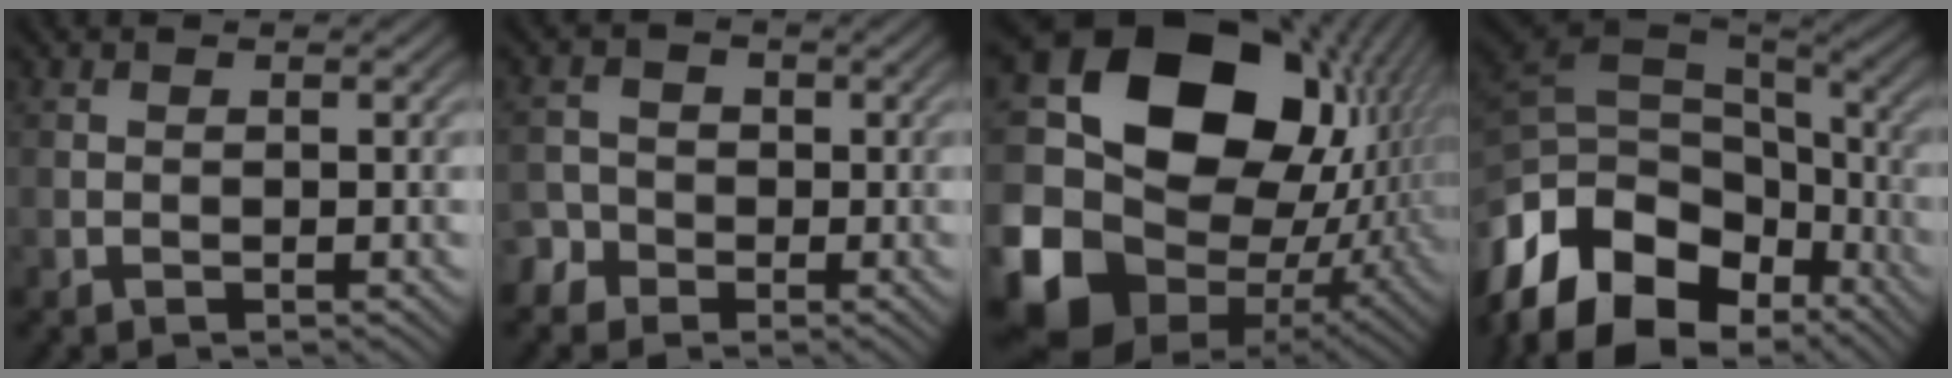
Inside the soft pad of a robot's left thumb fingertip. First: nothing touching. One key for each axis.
{"total": 4.1, "fx": -1.9, "fy": 3.6, "fz": 0.7, "tx": -0.002, "ty": 0.001, "tz": -0.051}
{"total": 19.9, "fx": -0.2, "fy": 16.0, "fz": 11.8, "tx": -0.260, "ty": -0.045, "tz": 0.030}
{"total": 17.7, "fx": -9.0, "fy": 11.3, "fz": 10.3, "tx": -0.263, "ty": -0.020, "tz": -0.141}